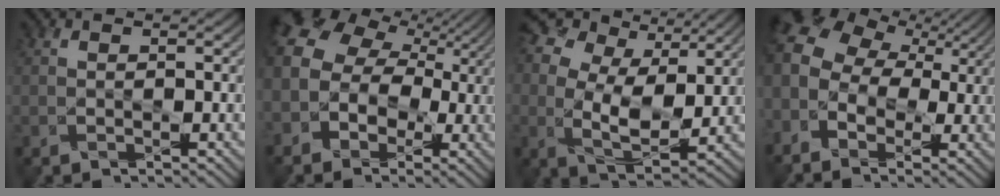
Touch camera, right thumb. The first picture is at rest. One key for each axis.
{"total": 12.3, "fx": 1.2, "fy": 9.9, "fz": 7.2, "tx": -0.180, "ty": 0.011, "tz": 0.015}
{"total": 11.9, "fx": 4.8, "fy": 7.1, "fz": 8.2, "tx": -0.193, "ty": 0.017, "tz": 0.083}
{"total": 11.5, "fx": 1.8, "fy": 8.3, "fz": 7.7, "tx": -0.197, "ty": 0.014, "tz": 0.043}